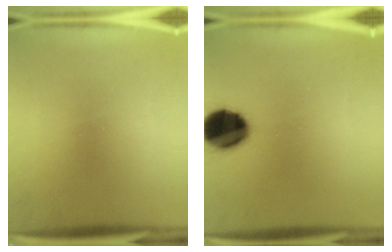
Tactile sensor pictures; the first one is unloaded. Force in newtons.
{"total": 16.1}